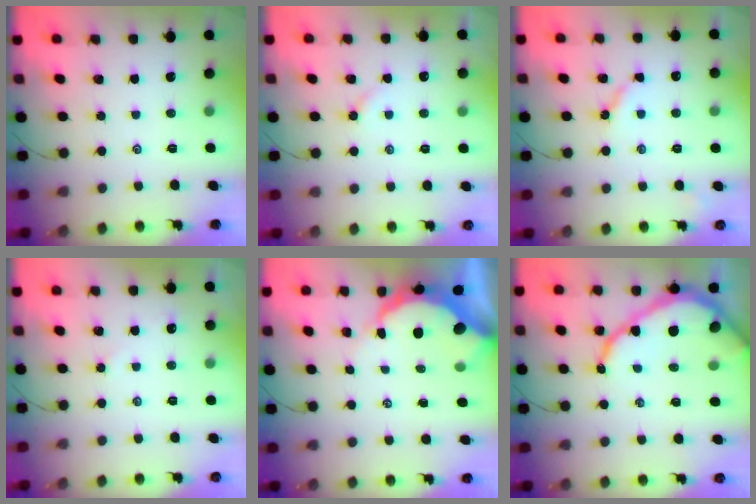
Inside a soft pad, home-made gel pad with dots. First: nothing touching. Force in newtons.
{"total": 3.0, "press": 3.0, "slide": 0.4}
{"total": 3.6, "press": 3.6, "slide": 0.1}
{"total": 2.8, "press": 2.8, "slide": 0.5}
{"total": 8.6, "press": 8.6, "slide": 0.8}
{"total": 12.1, "press": 12.0, "slide": 1.3}